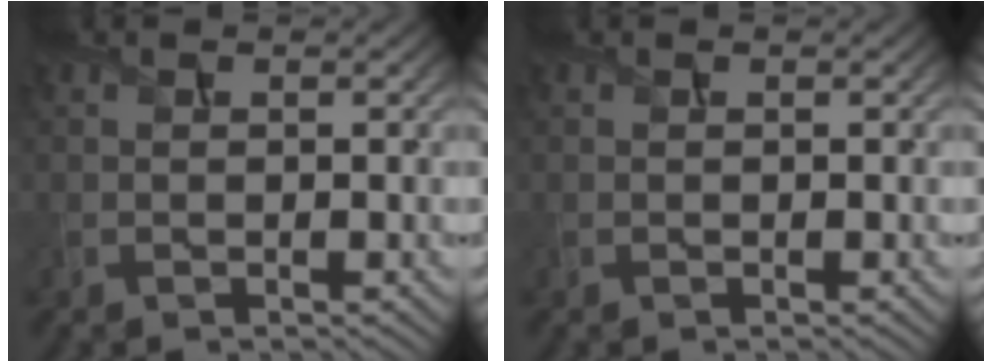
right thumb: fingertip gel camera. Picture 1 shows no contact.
{"total": 0.0}